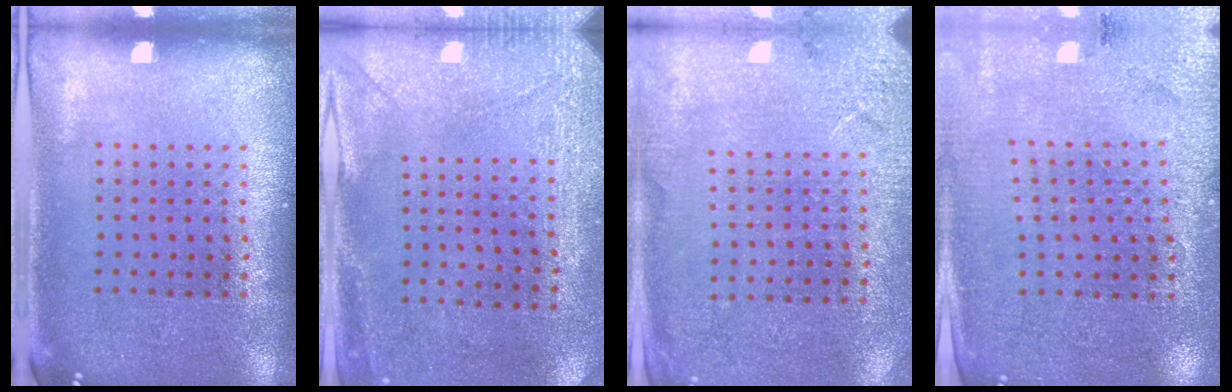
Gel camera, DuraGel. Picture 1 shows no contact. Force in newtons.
{"total": 2.9, "press": 2.3, "slide": 1.8}
{"total": 2.7, "press": 2.6, "slide": 0.4}
{"total": 2.8, "press": 2.8, "slide": 0.5}